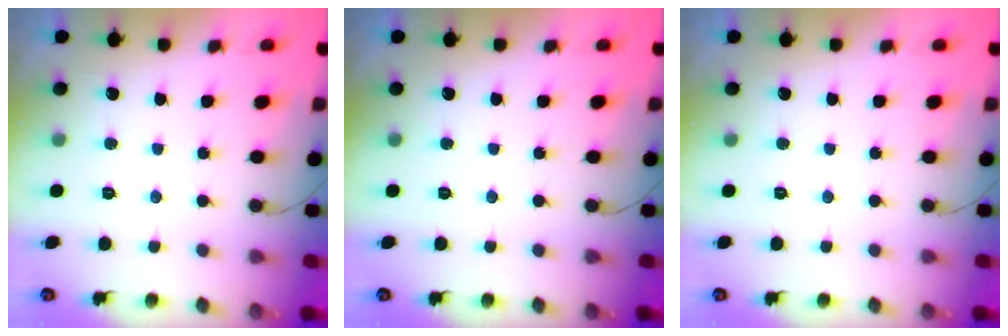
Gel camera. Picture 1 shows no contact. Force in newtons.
{"total": 0.0}
{"total": 0.0}